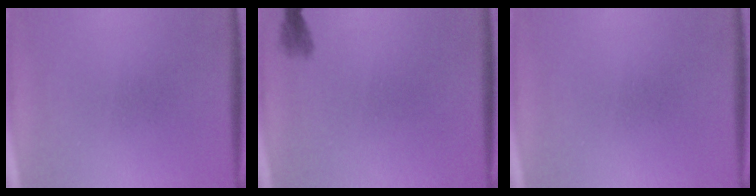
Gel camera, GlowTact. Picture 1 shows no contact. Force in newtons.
{"total": 1.3}
{"total": 0.0}